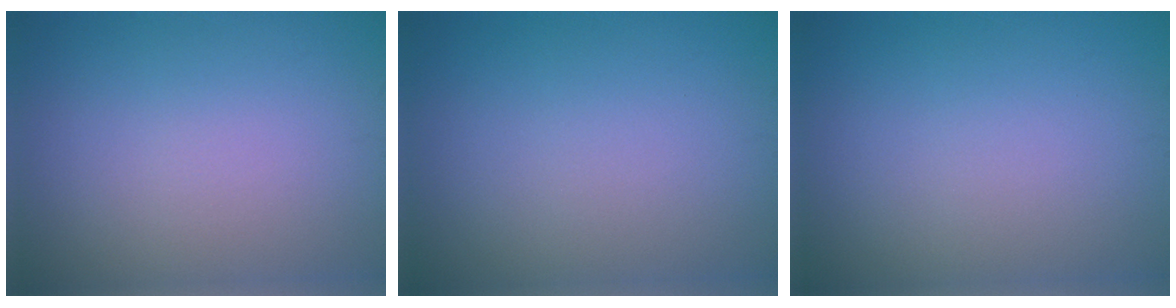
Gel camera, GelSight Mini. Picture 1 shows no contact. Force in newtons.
{"total": 0.0}
{"total": 0.0}